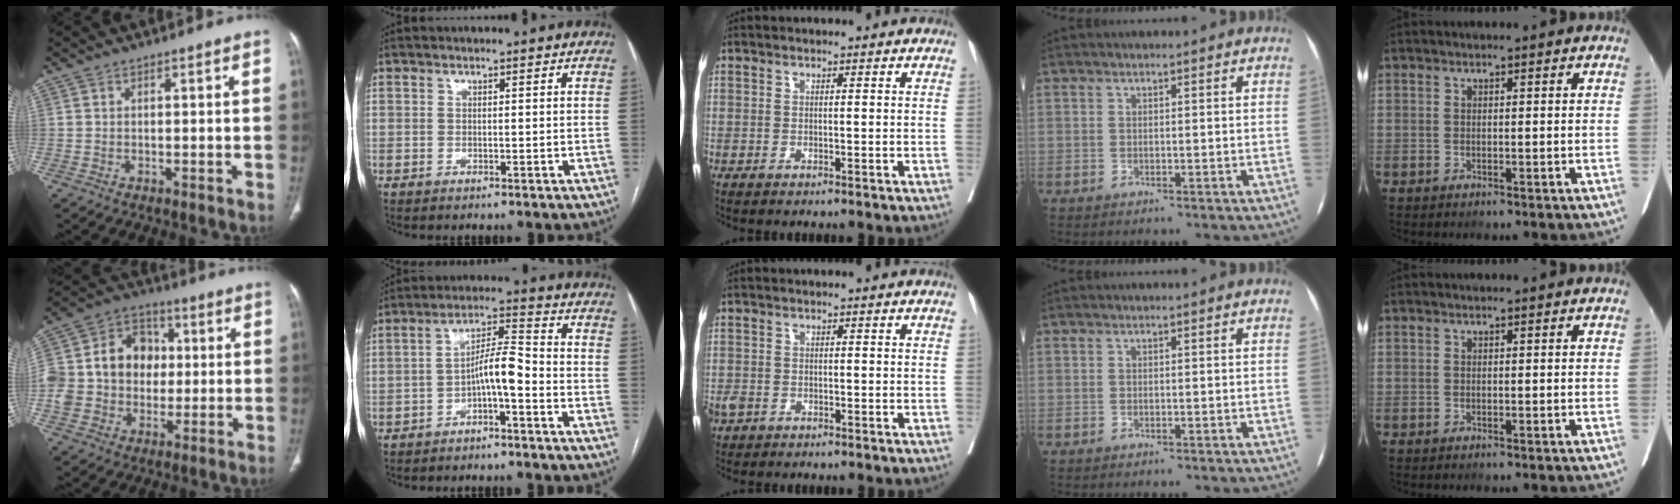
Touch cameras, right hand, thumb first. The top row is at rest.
{"thumb": {"total": 17.5, "force": [0.3, 14.4, 9.9], "torque": [-0.161, 0.037, 0.008]}, "index": {"total": 6.1, "force": [-2.4, 0.8, 5.6], "torque": [-0.098, 0.023, -0.040]}, "middle": {"total": 2.4, "force": [-1.4, 1.6, 1.2], "torque": [-0.027, -0.002, -0.023]}}